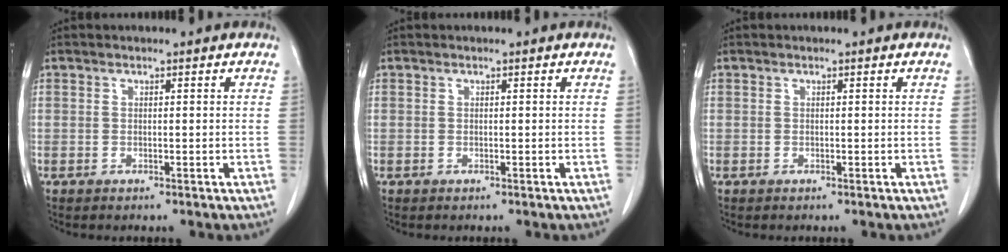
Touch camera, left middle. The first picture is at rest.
{"total": 0.0}
{"total": 0.0}